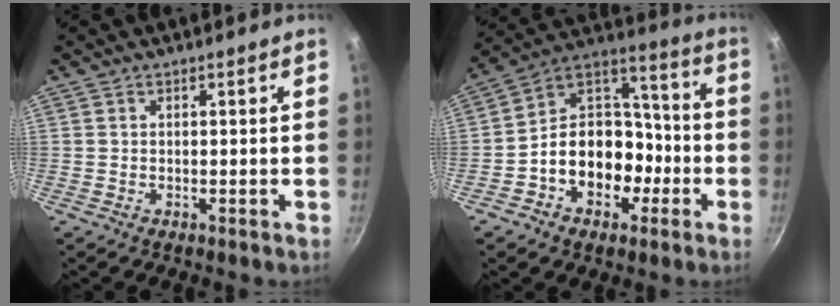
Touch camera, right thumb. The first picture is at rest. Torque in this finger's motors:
{"motor_torque": [0.14, 0.45, -0.12, -0.11, 0.10]}